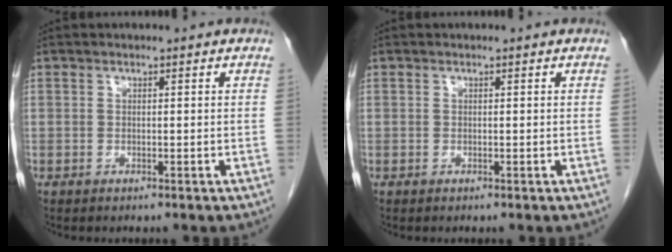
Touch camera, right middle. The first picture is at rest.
{"total": 0.0}